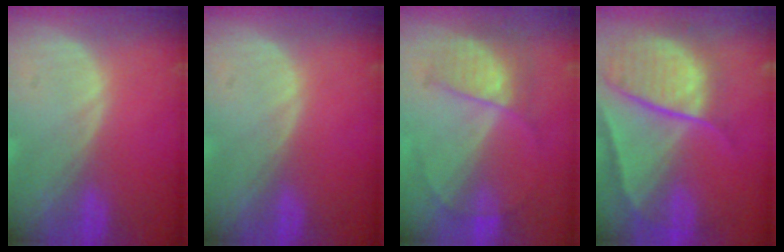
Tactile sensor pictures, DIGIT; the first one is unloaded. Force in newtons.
{"total": 0.0}
{"total": 6.3, "press": 5.6, "slide": 2.8}
{"total": 10.7, "press": 9.0, "slide": 5.8}